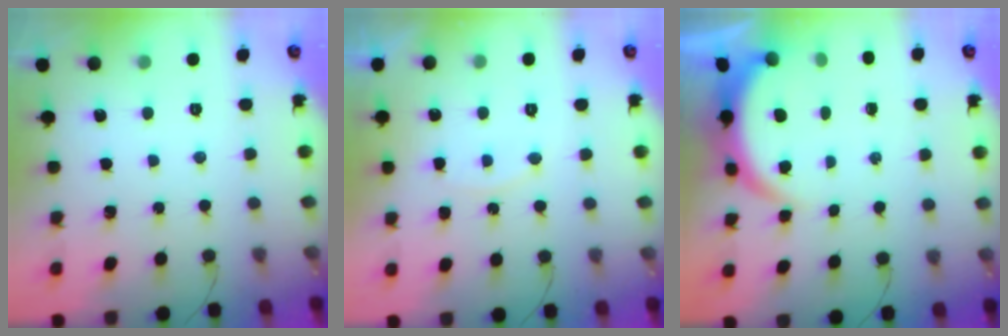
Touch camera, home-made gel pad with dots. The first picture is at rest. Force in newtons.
{"total": 6.8, "press": 6.8, "slide": 0.6}
{"total": 6.6, "press": 6.6, "slide": 1.0}